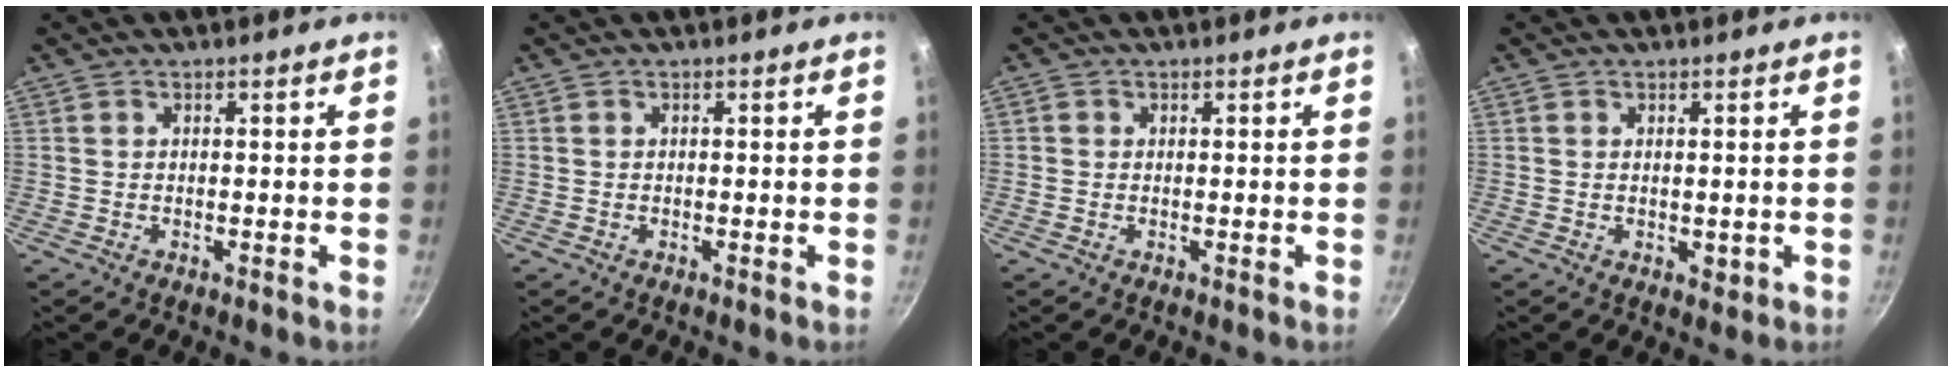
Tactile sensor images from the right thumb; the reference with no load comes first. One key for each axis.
{"total": 0.0}
{"total": 0.7, "fx": 0.0, "fy": 0.7, "fz": 0.2, "tx": -0.001, "ty": 0.002, "tz": -0.002}
{"total": 1.5, "fx": 0.1, "fy": 1.0, "fz": 1.1, "tx": -0.013, "ty": -0.002, "tz": 0.002}